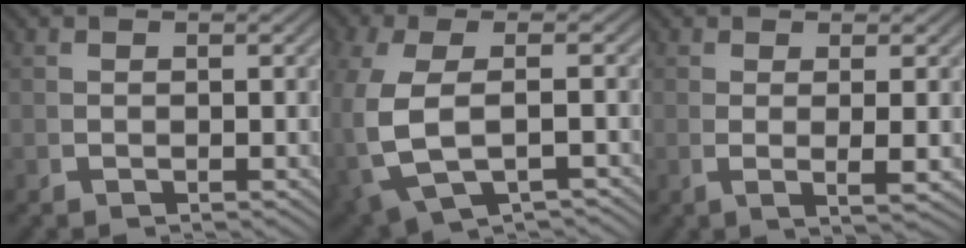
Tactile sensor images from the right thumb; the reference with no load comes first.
{"total": 6.2, "force": [-1.7, 3.1, 5.0], "torque": [-0.134, -0.020, -0.003]}
{"total": 2.7, "force": [0.3, 0.2, 2.7], "torque": [-0.054, -0.005, 0.009]}